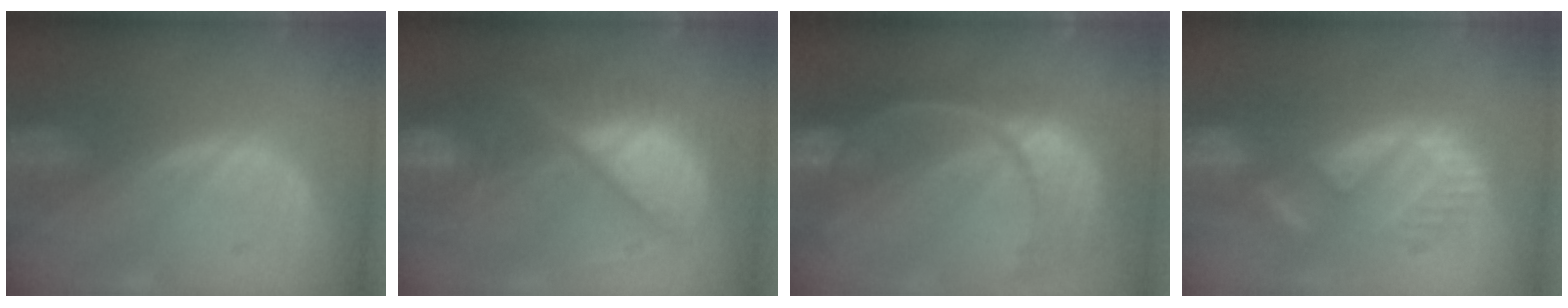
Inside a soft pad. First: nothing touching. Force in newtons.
{"total": 10.6, "press": 10.5, "slide": 1.4}
{"total": 11.7, "press": 9.5, "slide": 6.8}
{"total": 8.5, "press": 8.3, "slide": 1.8}